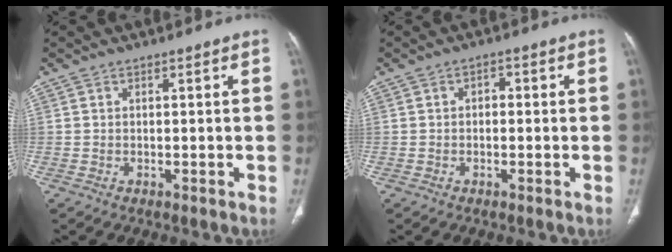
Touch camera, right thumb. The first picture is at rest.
{"total": 1.6, "force": [0.0, 1.1, 1.1], "torque": [-0.011, 0.007, -0.005]}